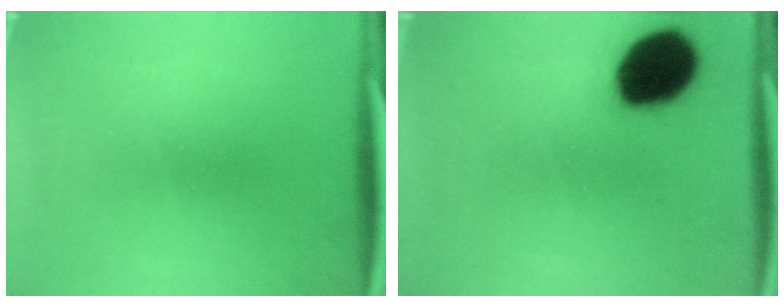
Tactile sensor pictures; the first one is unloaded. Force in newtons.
{"total": 17.6}